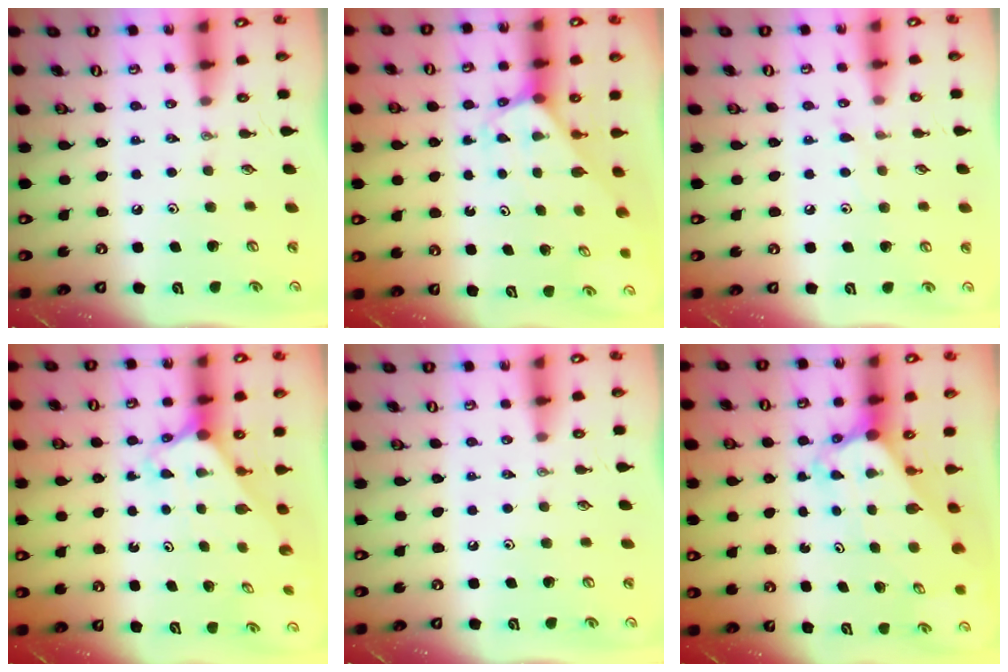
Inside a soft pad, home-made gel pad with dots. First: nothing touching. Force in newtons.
{"total": 2.3, "press": 2.3, "slide": 0.2}
{"total": 5.7, "press": 5.7, "slide": 0.6}
{"total": 2.3, "press": 2.3, "slide": 0.2}
{"total": 0.0}
{"total": 3.7, "press": 3.7, "slide": 0.3}